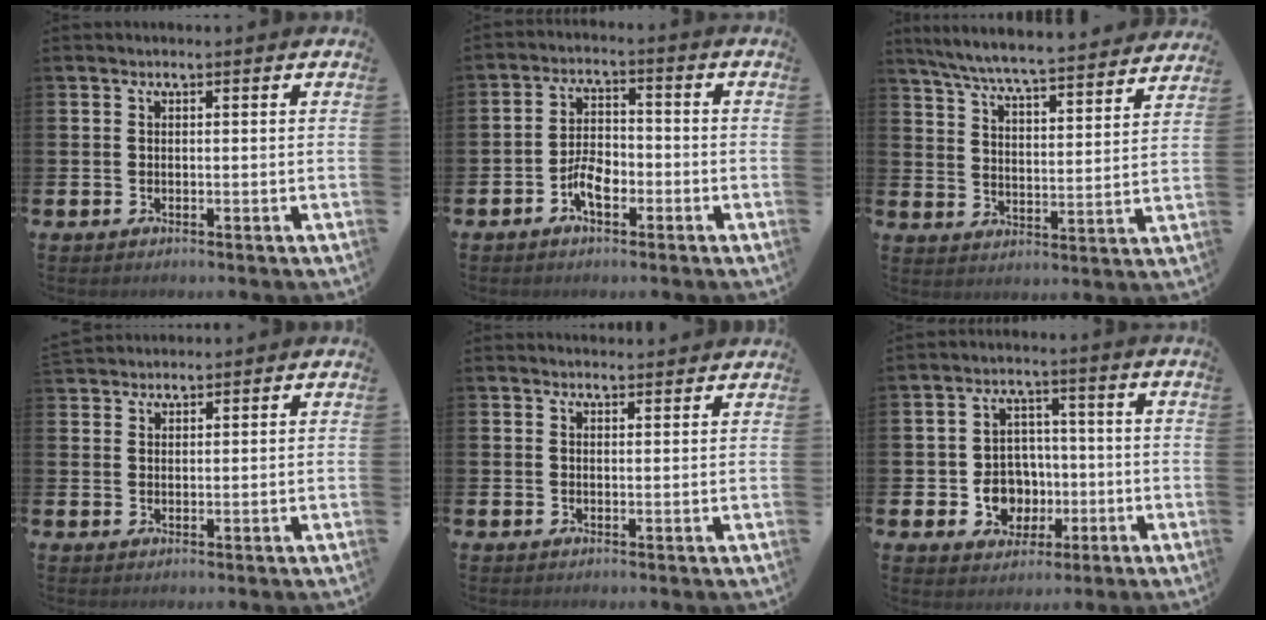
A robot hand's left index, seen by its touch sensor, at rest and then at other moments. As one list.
[{"total": 4.5, "force": [-2.1, 2.3, 3.3], "torque": [-0.055, 0.010, -0.039]}, {"total": 7.2, "force": [6.9, 0.0, 2.0], "torque": [-0.068, -0.052, 0.119]}, {"total": 2.4, "force": [2.3, 0.5, -0.2], "torque": [-0.002, -0.006, 0.044]}, {"total": 1.9, "force": [1.9, 0.2, -0.1], "torque": [0.007, -0.011, 0.033]}, {"total": 5.9, "force": [-1.1, 5.4, 2.1], "torque": [-0.056, 0.012, -0.020]}]